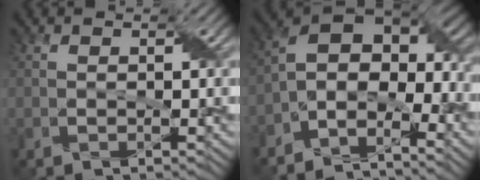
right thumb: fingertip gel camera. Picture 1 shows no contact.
{"total": 10.5, "force": [-4.7, 4.8, 8.0], "torque": [-0.134, -0.002, -0.089]}